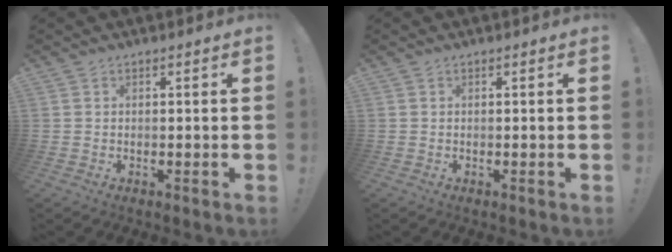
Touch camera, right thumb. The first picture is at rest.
{"total": 0.0}